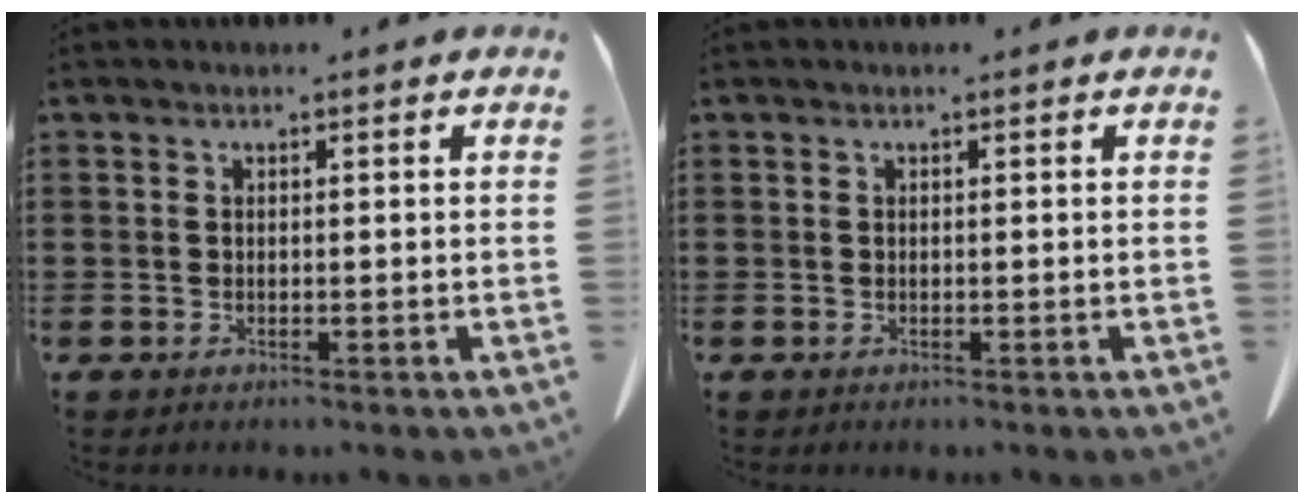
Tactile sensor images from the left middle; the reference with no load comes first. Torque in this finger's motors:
{"motor_torque": [0.09, 0.00, 0.00, 0.00]}